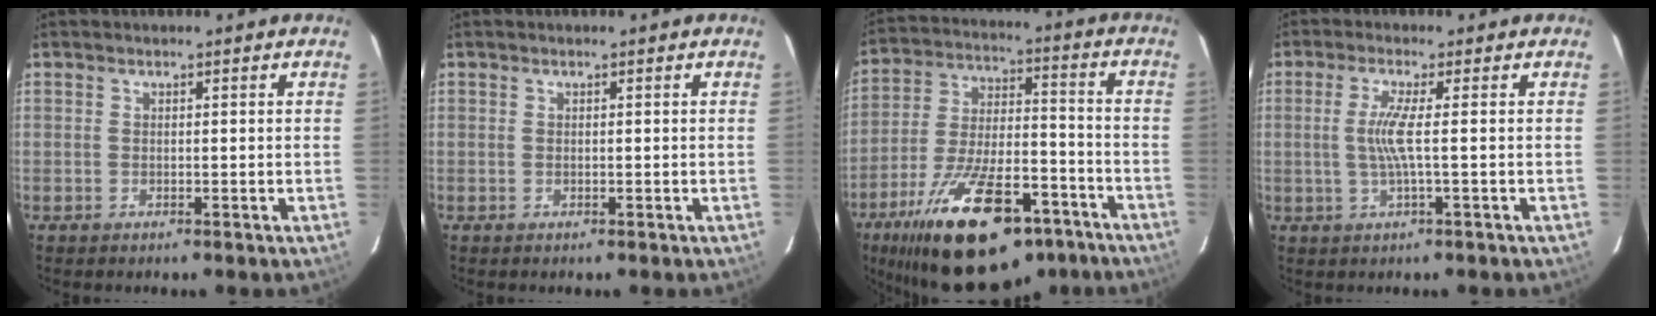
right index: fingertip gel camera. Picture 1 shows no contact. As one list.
[{"total": 0.0}, {"total": 26.6, "force": [-17.3, 10.9, 17.0], "torque": [-0.310, -0.013, -0.259]}, {"total": 4.2, "force": [-0.2, -0.8, 4.1], "torque": [-0.086, -0.004, -0.002]}]